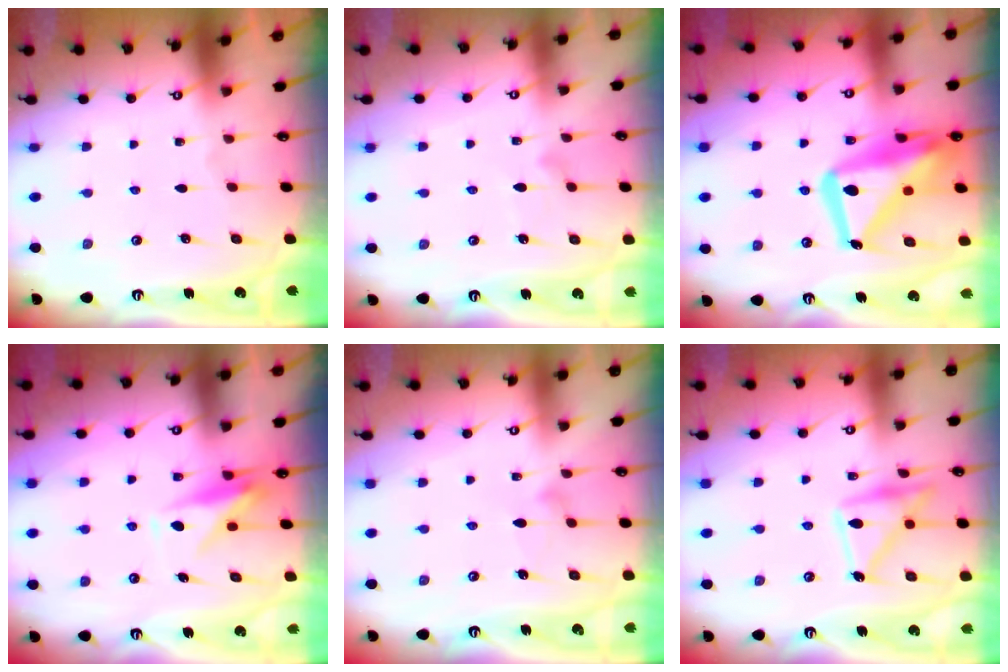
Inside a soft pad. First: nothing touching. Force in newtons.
{"total": 9.0, "press": 9.0, "slide": 0.5}
{"total": 21.7, "press": 21.6, "slide": 2.0}
{"total": 9.2, "press": 9.2, "slide": 0.1}
{"total": 8.4, "press": 8.4, "slide": 0.2}
{"total": 15.4, "press": 15.4, "slide": 0.7}